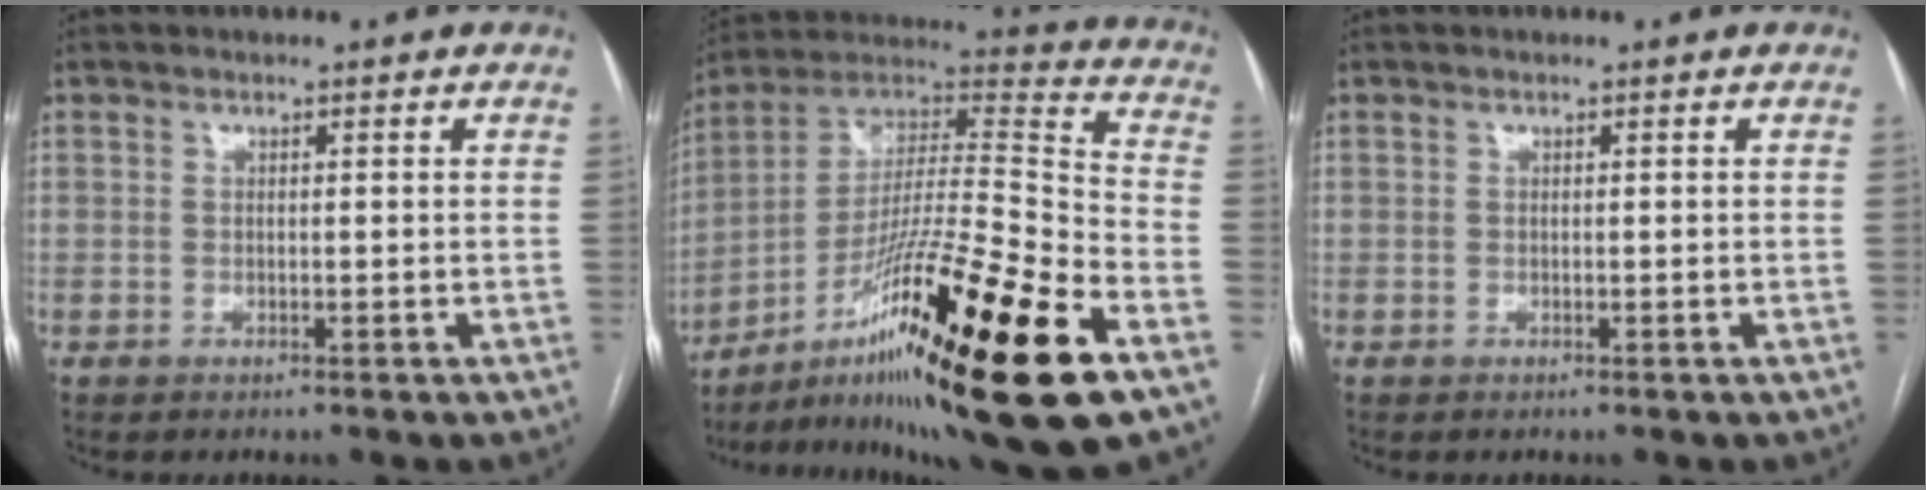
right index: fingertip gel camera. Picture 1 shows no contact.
{"total": 28.0, "force": [-14.0, 1.3, 24.2], "torque": [-0.378, -0.018, -0.234]}
{"total": 0.0}